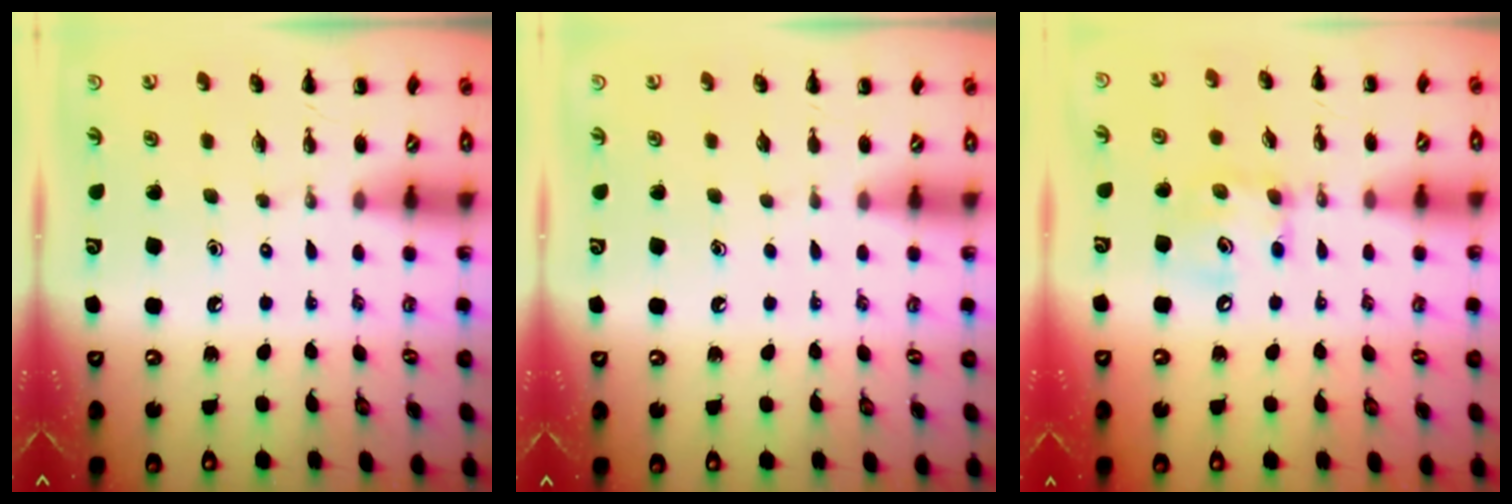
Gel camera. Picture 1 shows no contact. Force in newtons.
{"total": 0.8, "press": 0.8, "slide": 0.1}
{"total": 8.9, "press": 8.8, "slide": 1.0}